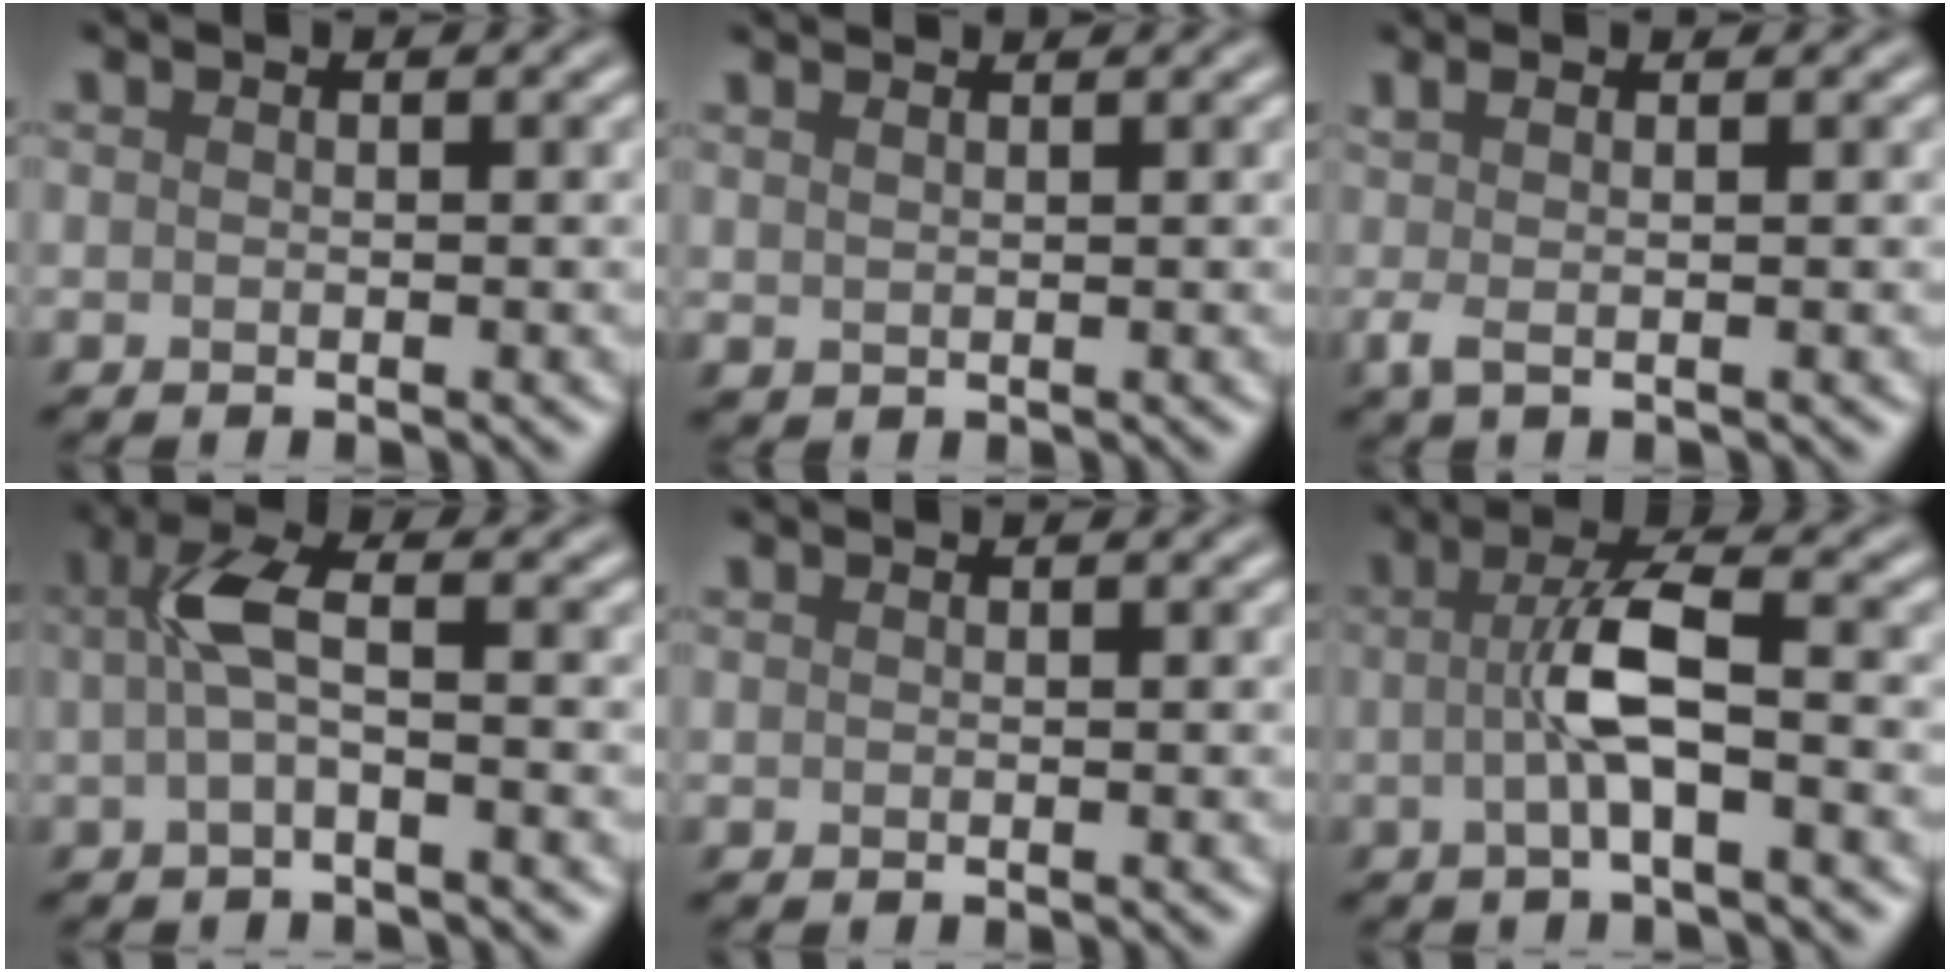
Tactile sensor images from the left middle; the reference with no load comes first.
{"total": 1.5, "force": [1.4, 0.4, 0.5], "torque": [-0.018, 0.007, 0.029]}
{"total": 1.8, "force": [0.4, 0.3, 1.8], "torque": [-0.044, 0.007, 0.007]}
{"total": 3.0, "force": [-0.1, 0.6, 2.9], "torque": [-0.068, 0.010, -0.007]}
{"total": 0.0}
{"total": 4.2, "force": [-0.6, 0.7, 4.1], "torque": [-0.082, 0.013, -0.015]}